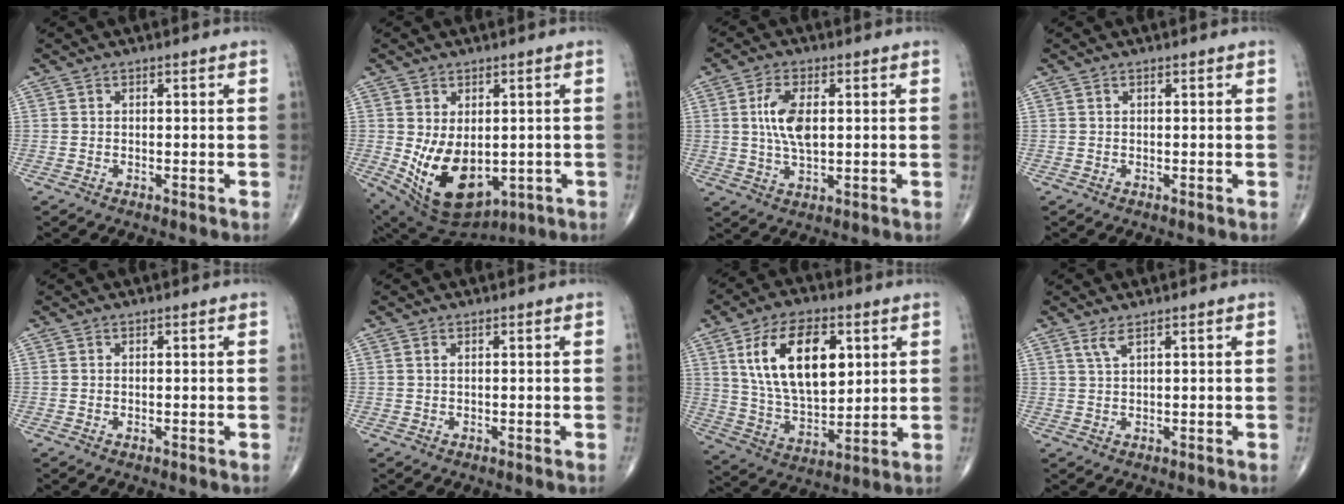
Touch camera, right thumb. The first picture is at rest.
{"total": 14.4, "force": [-1.7, 9.1, 11.0], "torque": [-0.173, -0.013, 0.007]}
{"total": 7.8, "force": [1.3, 3.7, 6.8], "torque": [-0.137, -0.003, 0.024]}
{"total": 0.0}
{"total": 0.0}
{"total": 0.6, "force": [0.3, 0.2, 0.5], "torque": [-0.014, 0.005, 0.006]}
{"total": 18.4, "force": [5.7, 9.9, 14.4], "torque": [-0.225, -0.020, 0.110]}
{"total": 2.1, "force": [1.3, 0.2, 1.6], "torque": [-0.041, -0.004, 0.033]}